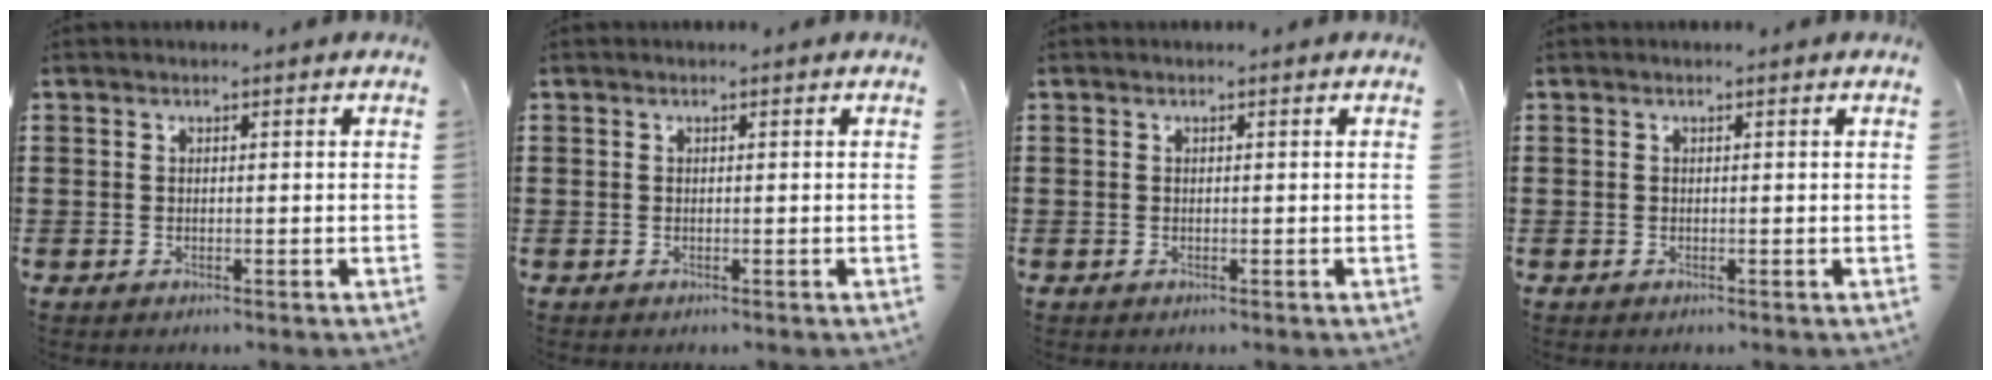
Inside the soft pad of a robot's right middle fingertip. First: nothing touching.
{"total": 0.0}
{"total": 0.0}
{"total": 0.0}